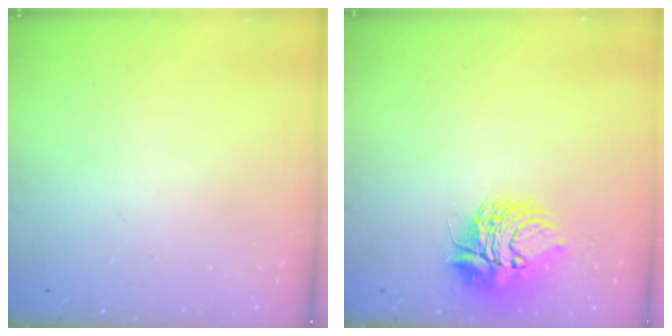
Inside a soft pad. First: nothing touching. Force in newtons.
{"total": 9.7, "press": 9.7, "slide": 0.5}